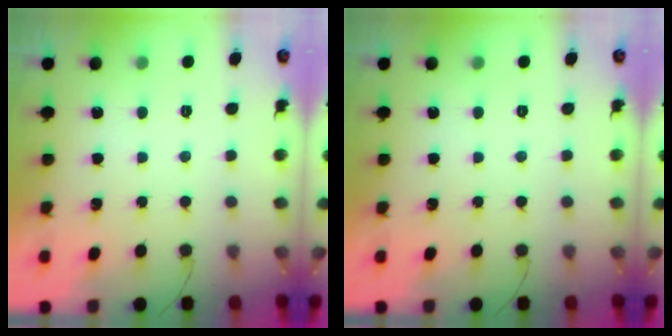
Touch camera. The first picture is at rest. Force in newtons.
{"total": 0.0}